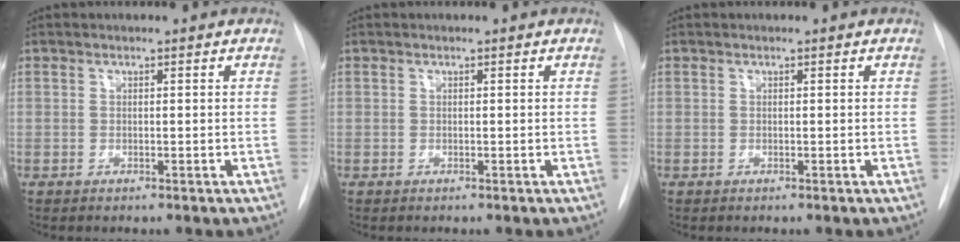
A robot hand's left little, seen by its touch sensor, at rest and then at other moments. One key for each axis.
{"total": 0.0}
{"total": 0.0}